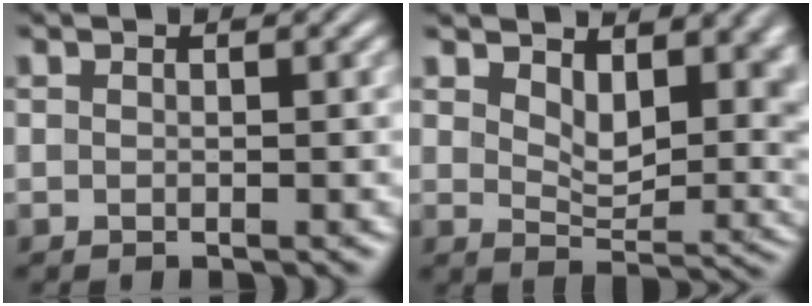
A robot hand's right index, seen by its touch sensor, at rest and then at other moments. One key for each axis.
{"total": 5.7, "fx": 3.0, "fy": 2.7, "fz": 4.1, "tx": -0.036, "ty": -0.016, "tz": 0.046}